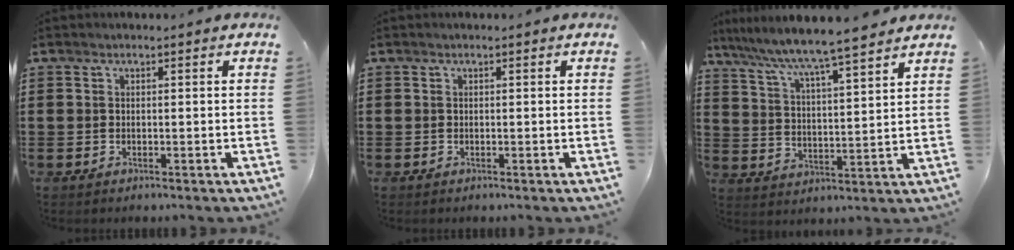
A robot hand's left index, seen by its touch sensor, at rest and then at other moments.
{"total": 0.0}
{"total": 5.8, "force": [5.4, -0.7, 2.2], "torque": [-0.067, -0.040, 0.084]}